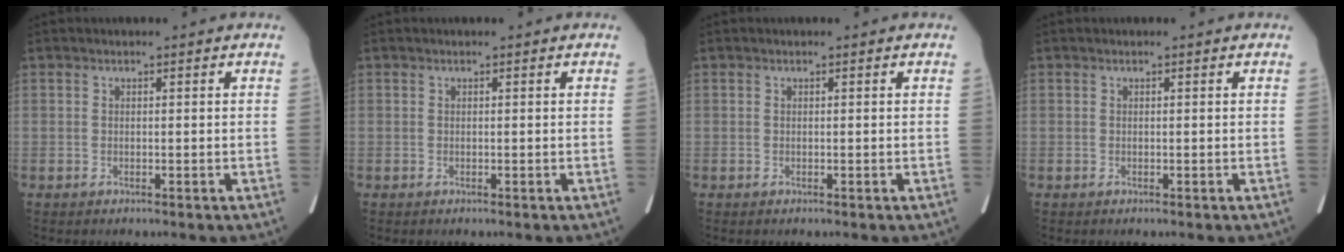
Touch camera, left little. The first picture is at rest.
{"total": 0.0}
{"total": 0.0}
{"total": 0.0}